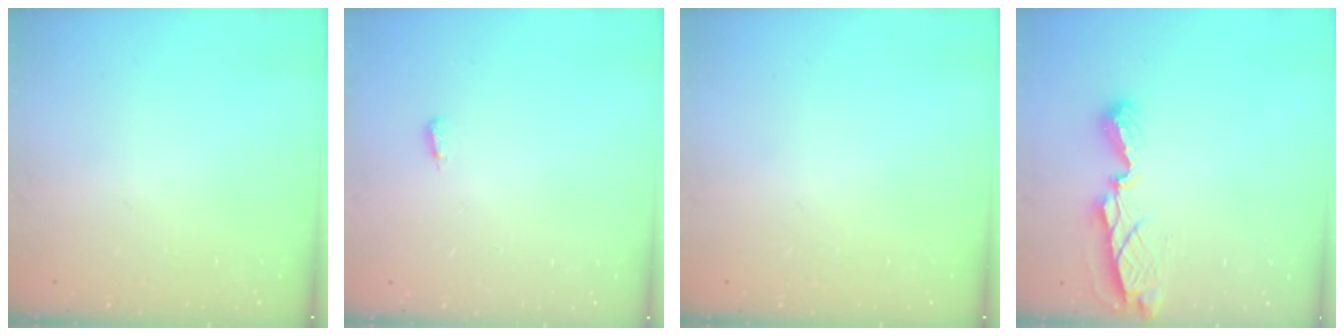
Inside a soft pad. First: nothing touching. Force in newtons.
{"total": 3.6, "press": 2.7, "slide": 2.4}
{"total": 0.0}
{"total": 7.7, "press": 7.7, "slide": 0.7}